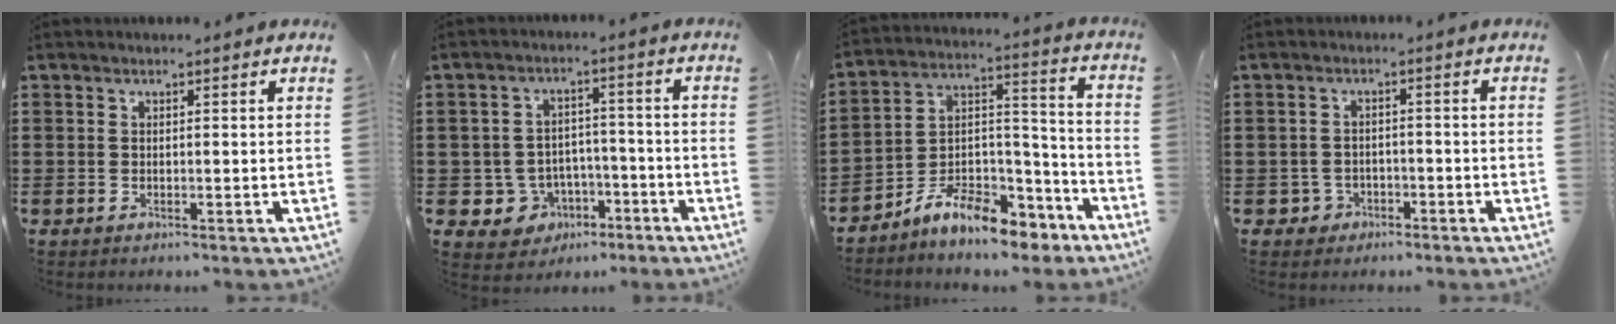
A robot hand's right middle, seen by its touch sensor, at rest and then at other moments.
{"total": 5.1, "force": [-2.7, 4.2, 0.9], "torque": [-0.036, 0.013, -0.051]}
{"total": 9.3, "force": [-8.0, 3.0, 3.6], "torque": [-0.062, 0.023, -0.156]}
{"total": 2.3, "force": [-1.7, 1.4, 0.2], "torque": [-0.012, 0.002, -0.040]}